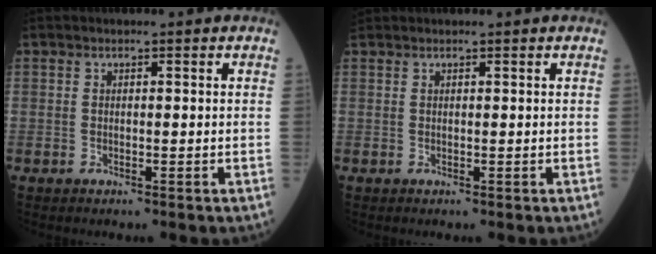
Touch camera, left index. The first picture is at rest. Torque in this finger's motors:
{"motor_torque": [-0.16, 0.02, 0.02, 0.00]}